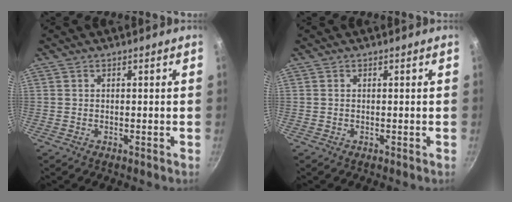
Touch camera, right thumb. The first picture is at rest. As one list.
[{"total": 0.0}]